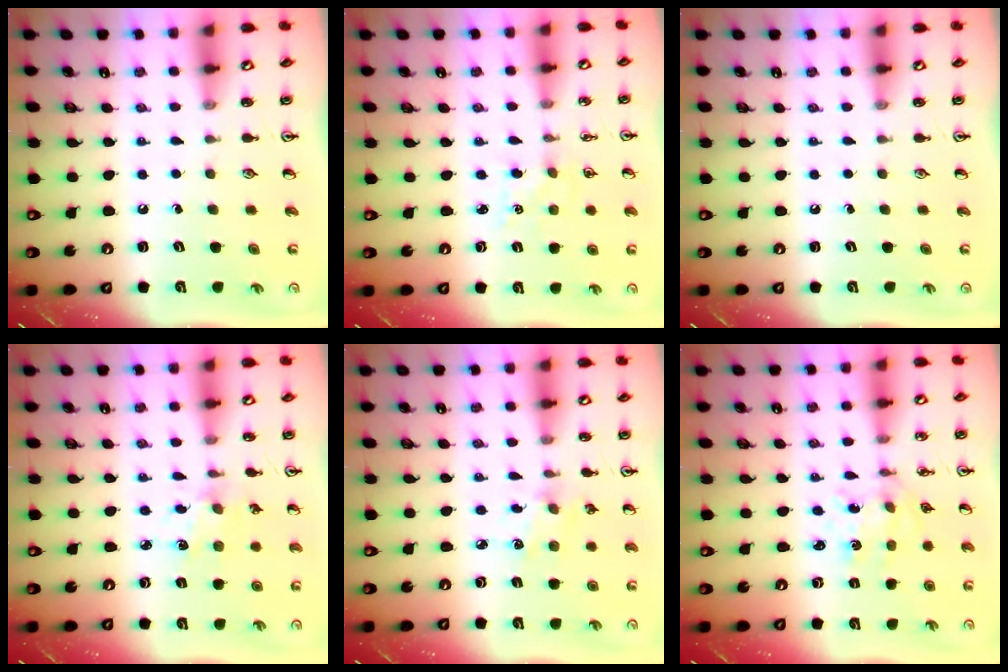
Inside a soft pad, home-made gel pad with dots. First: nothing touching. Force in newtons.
{"total": 2.8, "press": 2.8, "slide": 0.3}
{"total": 0.0}
{"total": 2.1, "press": 2.1, "slide": 0.4}
{"total": 2.4, "press": 2.4, "slide": 0.6}
{"total": 2.6, "press": 2.4, "slide": 0.9}